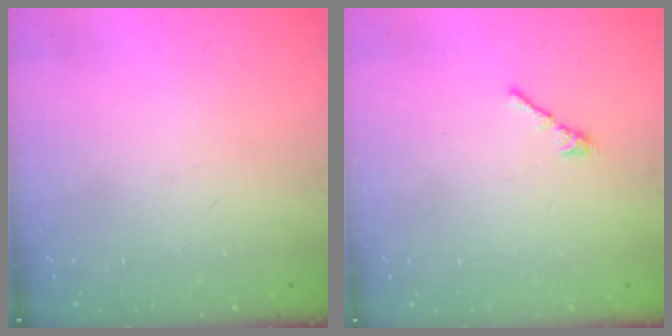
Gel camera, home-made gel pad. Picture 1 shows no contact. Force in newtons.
{"total": 2.7, "press": 2.6, "slide": 0.7}